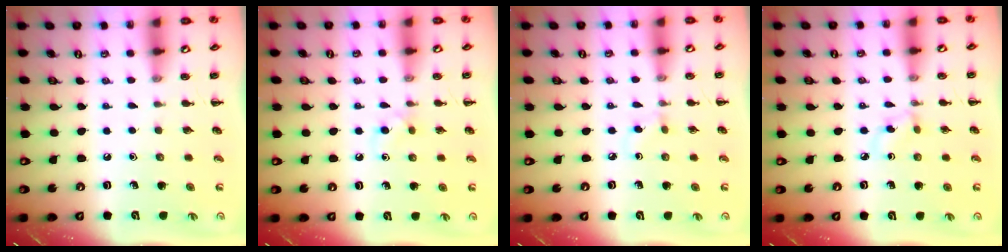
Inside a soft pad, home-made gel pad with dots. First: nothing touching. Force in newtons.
{"total": 4.8, "press": 4.6, "slide": 1.5}
{"total": 2.9, "press": 2.7, "slide": 1.0}
{"total": 2.8, "press": 2.6, "slide": 1.1}